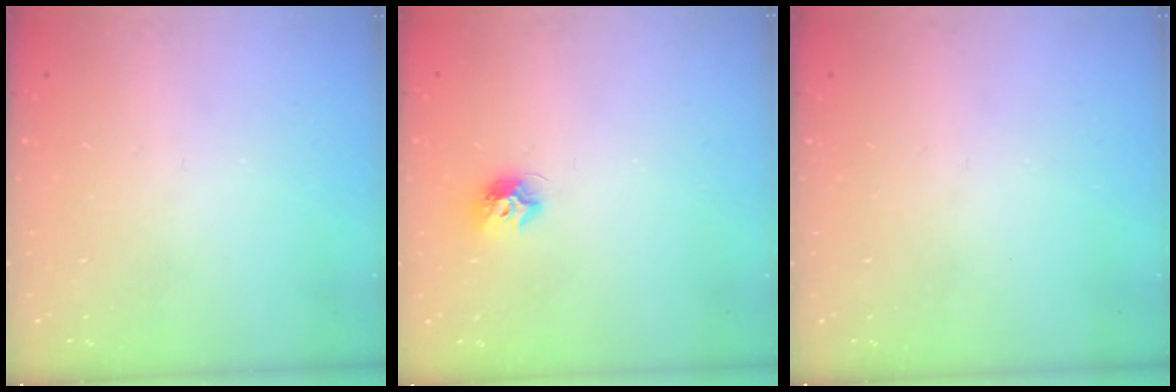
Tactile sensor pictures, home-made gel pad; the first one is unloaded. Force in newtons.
{"total": 7.4, "press": 7.4, "slide": 0.2}
{"total": 0.0}